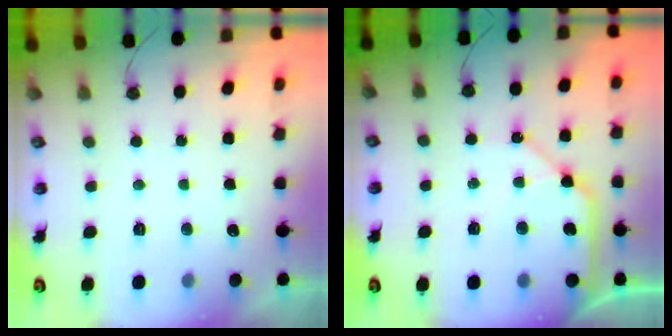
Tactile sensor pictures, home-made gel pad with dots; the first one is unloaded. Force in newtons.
{"total": 10.4, "press": 10.4, "slide": 1.2}